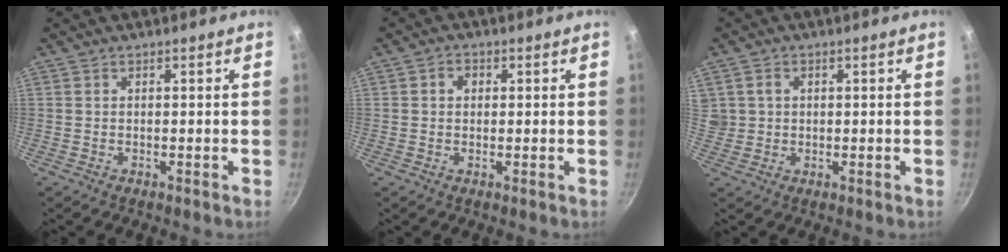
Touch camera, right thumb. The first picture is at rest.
{"total": 2.5, "force": [0.6, 2.1, 1.3], "torque": [-0.007, 0.004, 0.006]}
{"total": 3.7, "force": [1.0, 3.3, 1.3], "torque": [-0.011, 0.007, 0.023]}